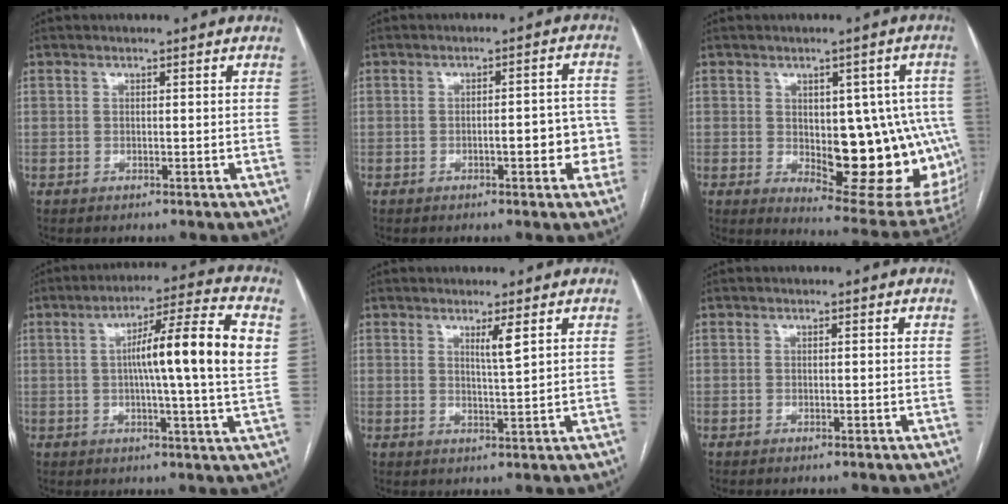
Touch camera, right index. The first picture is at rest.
{"total": 6.0, "force": [-1.8, 1.9, 5.4], "torque": [-0.059, 0.022, -0.020]}
{"total": 18.2, "force": [-1.7, 7.6, 16.5], "torque": [-0.144, 0.012, 0.005]}
{"total": 14.0, "force": [2.0, -0.5, 13.8], "torque": [-0.214, 0.014, 0.024]}
{"total": 2.8, "force": [1.5, -0.4, 2.3], "torque": [-0.042, -0.010, 0.028]}
{"total": 0.0}